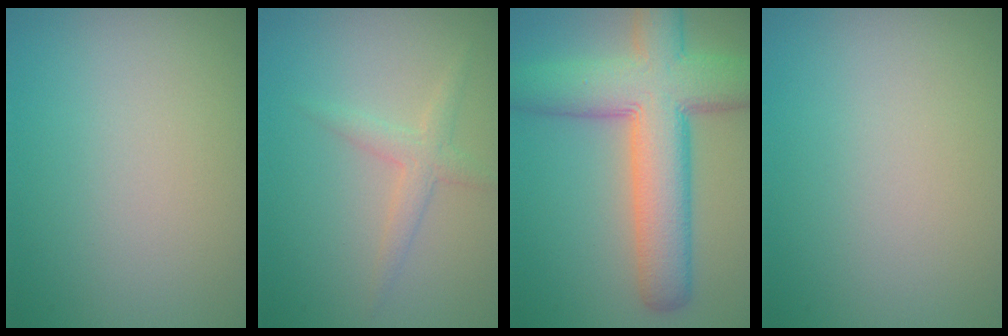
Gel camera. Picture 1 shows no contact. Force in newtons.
{"total": 2.0, "press": 2.0, "slide": 0.1}
{"total": 10.5, "press": 10.5, "slide": 0.5}
{"total": 0.0}